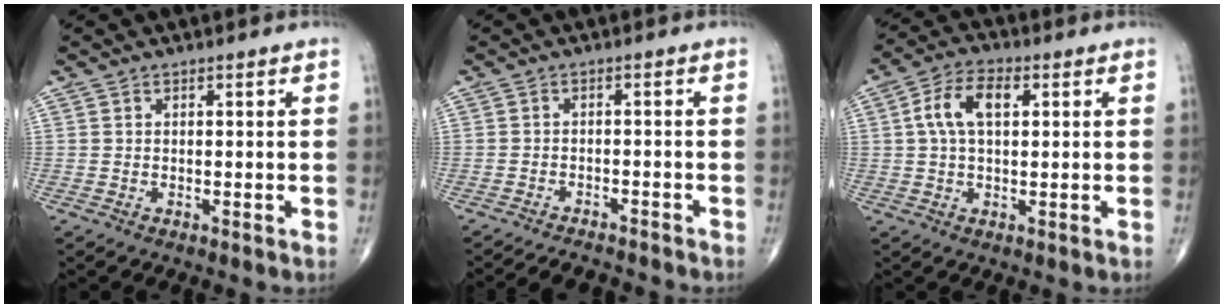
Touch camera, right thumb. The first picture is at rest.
{"total": 5.6, "force": [-5.4, 1.2, 0.9], "torque": [-0.015, 0.026, -0.078]}
{"total": 7.9, "force": [1.8, 4.2, 6.5], "torque": [-0.124, 0.018, 0.028]}